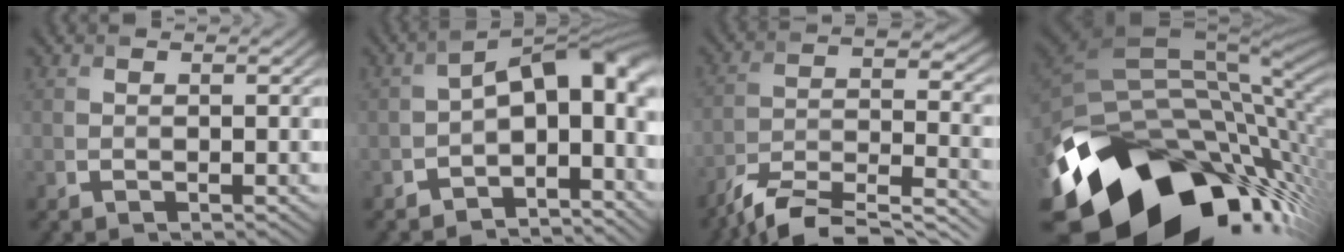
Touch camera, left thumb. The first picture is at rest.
{"total": 10.6, "force": [-2.4, 6.2, 8.3], "torque": [-0.106, -0.005, -0.044]}
{"total": 11.5, "force": [-9.5, 2.7, 5.9], "torque": [-0.115, -0.002, -0.166]}
{"total": 19.4, "force": [-8.6, 11.5, 13.1], "torque": [-0.282, -0.051, -0.119]}